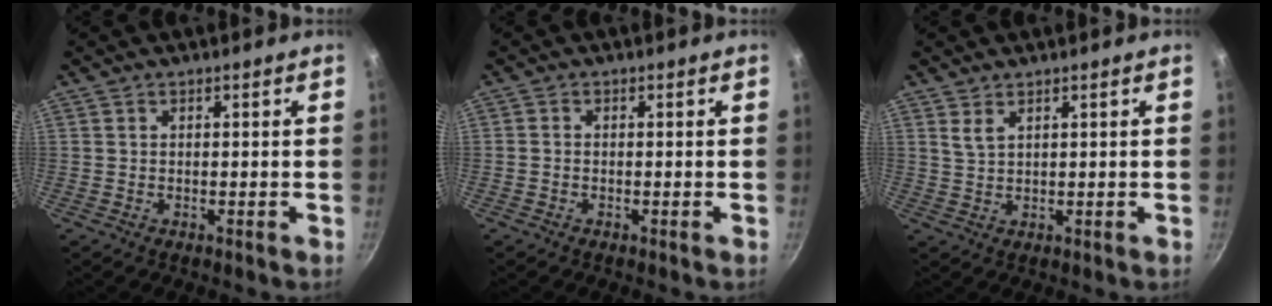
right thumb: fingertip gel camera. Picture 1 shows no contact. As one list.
[{"total": 0.8, "force": [-0.4, 0.5, 0.4], "torque": [-0.010, 0.004, -0.011]}, {"total": 2.4, "force": [1.5, 1.1, 1.5], "torque": [-0.030, -0.008, 0.033]}]